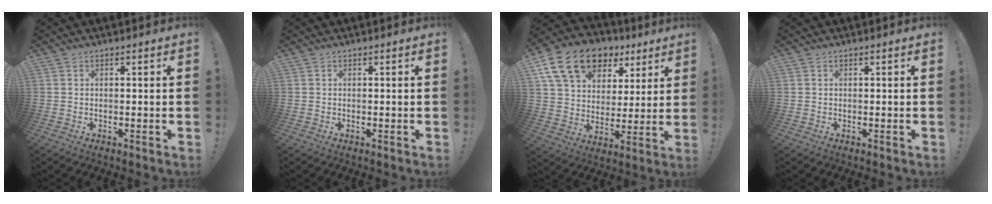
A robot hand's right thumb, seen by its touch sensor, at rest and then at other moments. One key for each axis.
{"total": 0.0}
{"total": 18.2, "fx": 10.3, "fy": 11.6, "fz": 9.6, "tx": -0.159, "ty": -0.047, "tz": 0.189}
{"total": 0.0}